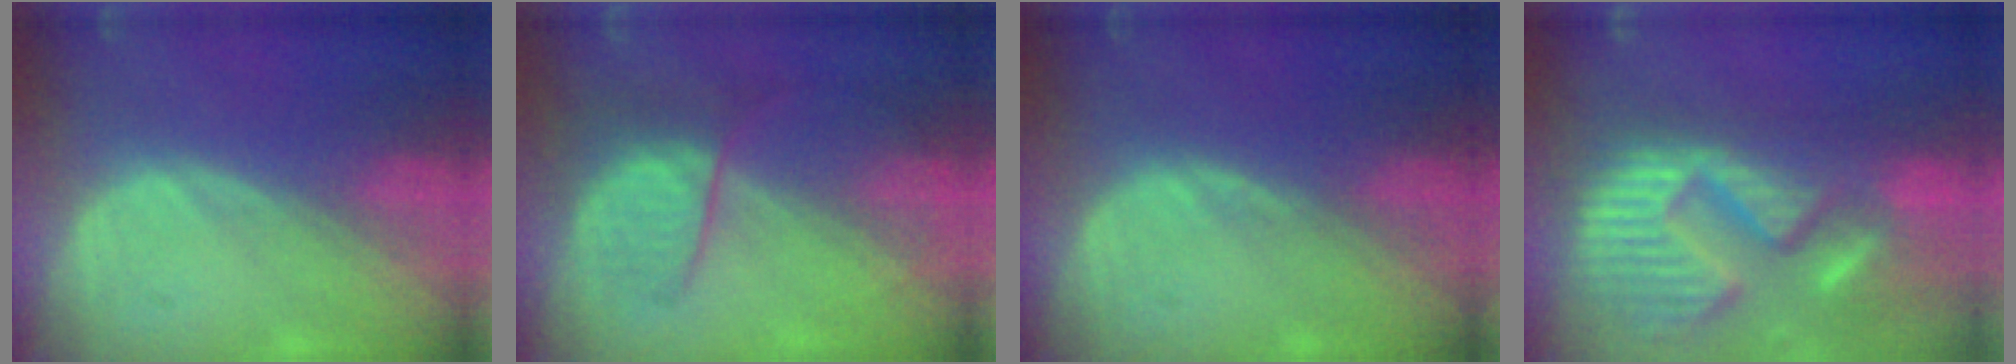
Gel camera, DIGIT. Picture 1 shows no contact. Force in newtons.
{"total": 6.6, "press": 6.0, "slide": 2.7}
{"total": 0.5, "press": 0.5, "slide": 0.2}
{"total": 15.1, "press": 12.6, "slide": 8.3}